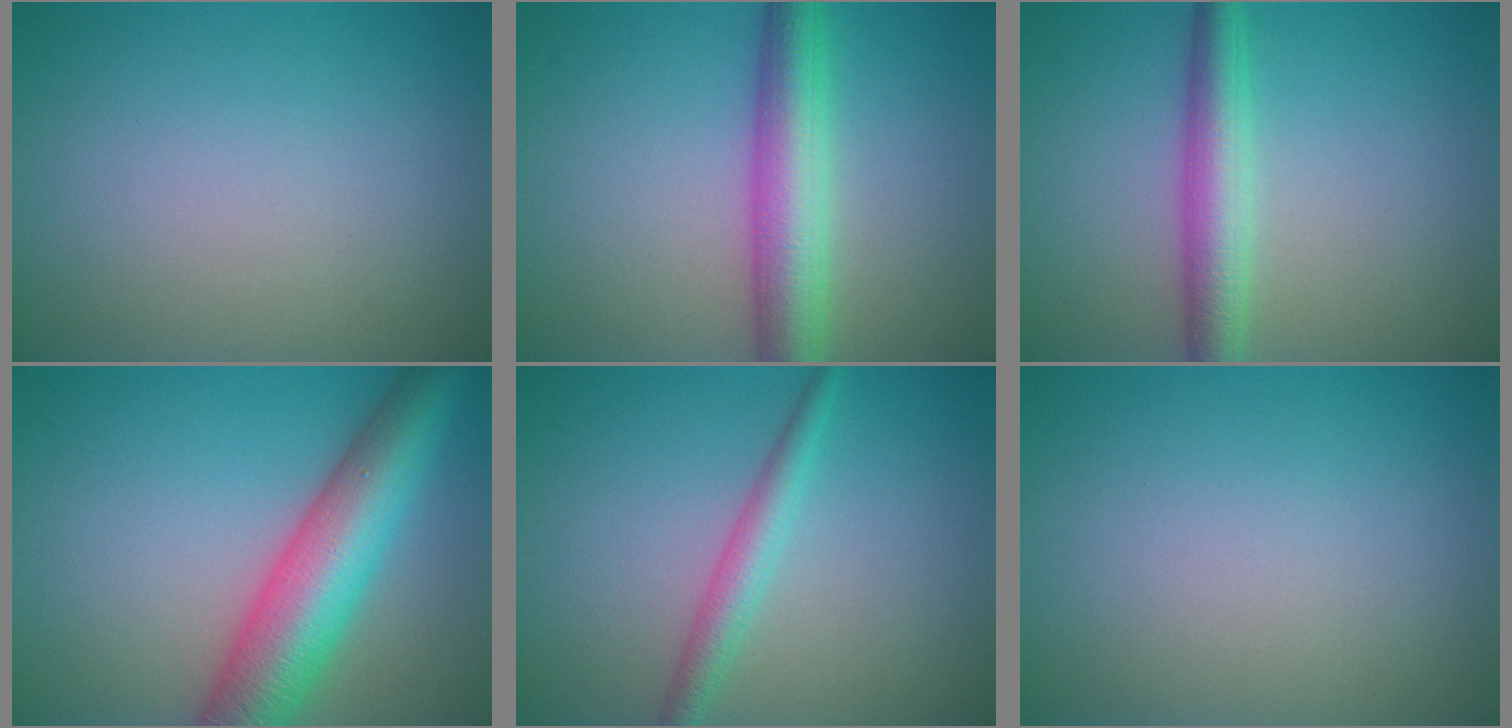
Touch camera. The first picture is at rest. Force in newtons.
{"total": 6.0, "press": 6.0, "slide": 0.1}
{"total": 4.3, "press": 4.3, "slide": 0.1}
{"total": 9.5, "press": 9.5, "slide": 0.1}
{"total": 2.5, "press": 2.5, "slide": 0.1}
{"total": 0.0}